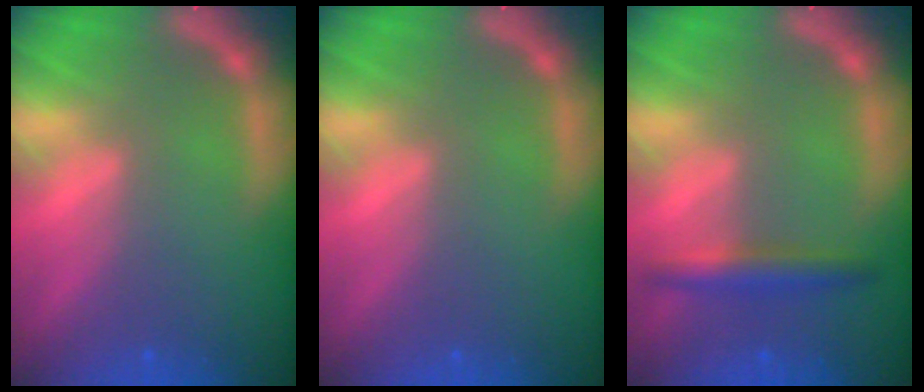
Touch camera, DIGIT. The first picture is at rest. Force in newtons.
{"total": 0.0}
{"total": 3.0}